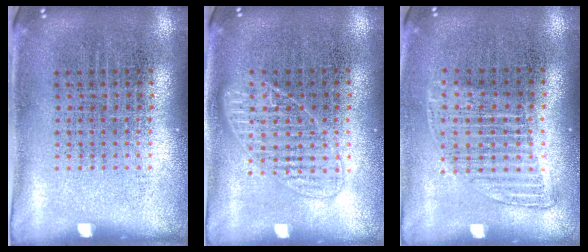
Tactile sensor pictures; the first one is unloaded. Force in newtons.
{"total": 2.3, "press": 2.2, "slide": 0.3}
{"total": 1.2, "press": 1.0, "slide": 0.6}